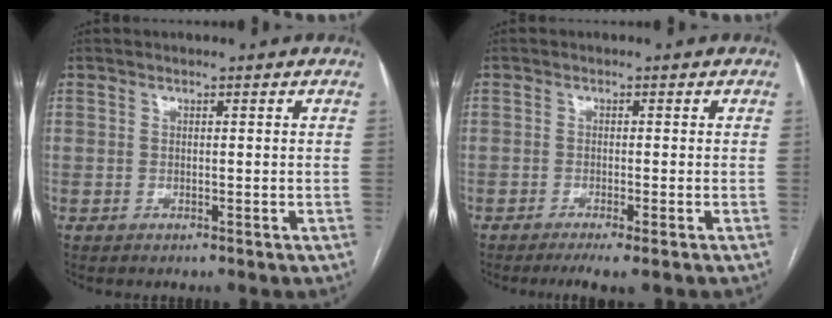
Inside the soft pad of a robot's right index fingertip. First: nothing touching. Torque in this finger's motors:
{"motor_torque": [0.06, 0.05, 0.17, 0.03]}